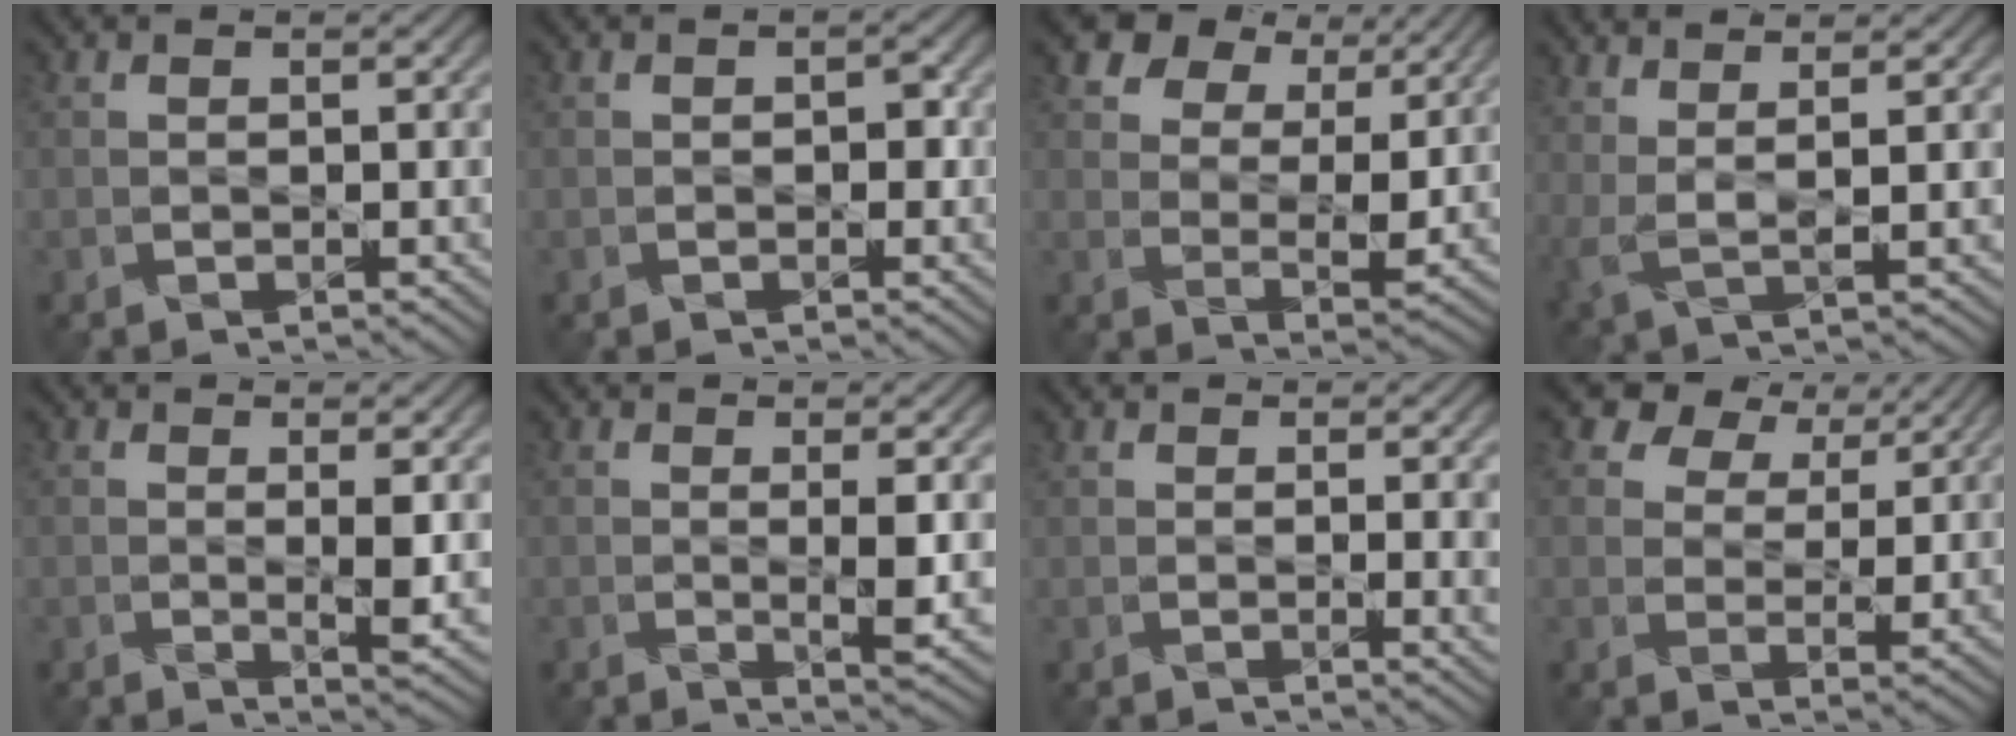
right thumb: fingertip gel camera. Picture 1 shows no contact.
{"total": 1.7, "force": [-0.1, 1.3, 1.1], "torque": [-0.002, 0.004, 0.001]}
{"total": 11.1, "force": [8.0, 5.8, 5.1], "torque": [-0.104, 0.010, 0.133]}
{"total": 4.3, "force": [3.5, -0.4, 2.4], "torque": [-0.064, 0.010, 0.072]}
{"total": 3.6, "force": [0.6, 0.6, 3.5], "torque": [-0.061, -0.001, 0.016]}
{"total": 4.0, "force": [0.4, 0.5, 3.9], "torque": [-0.067, -0.002, 0.014]}
{"total": 2.5, "force": [0.9, 0.0, 2.3], "torque": [-0.039, 0.003, 0.018]}
{"total": 7.6, "force": [5.8, 4.0, 2.9], "torque": [-0.060, 0.010, 0.097]}